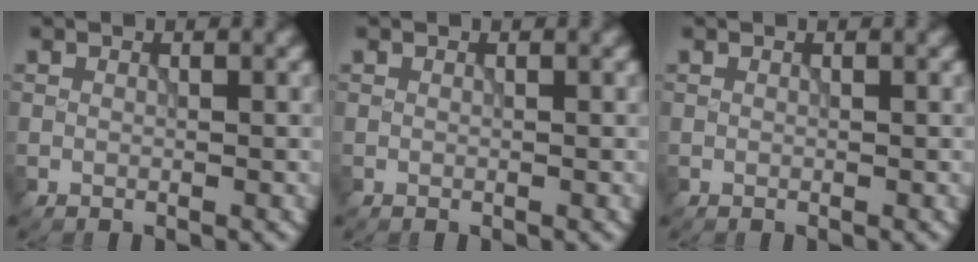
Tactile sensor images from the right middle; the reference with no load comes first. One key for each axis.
{"total": 0.0}
{"total": 0.0}